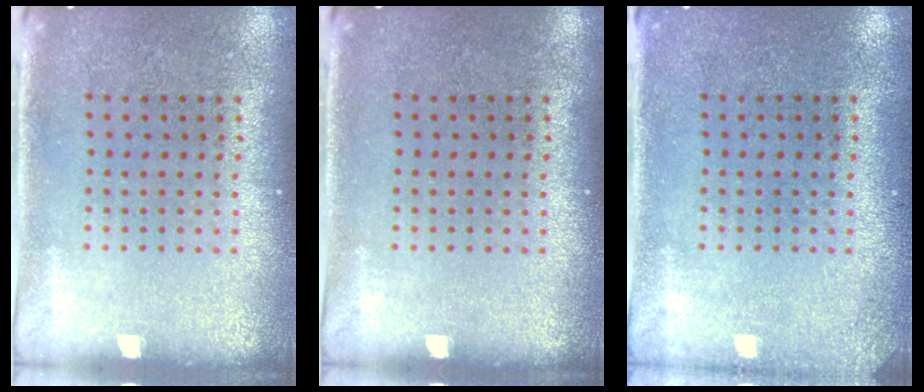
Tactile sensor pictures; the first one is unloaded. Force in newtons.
{"total": 0.0}
{"total": 1.2, "press": 1.2, "slide": 0.1}